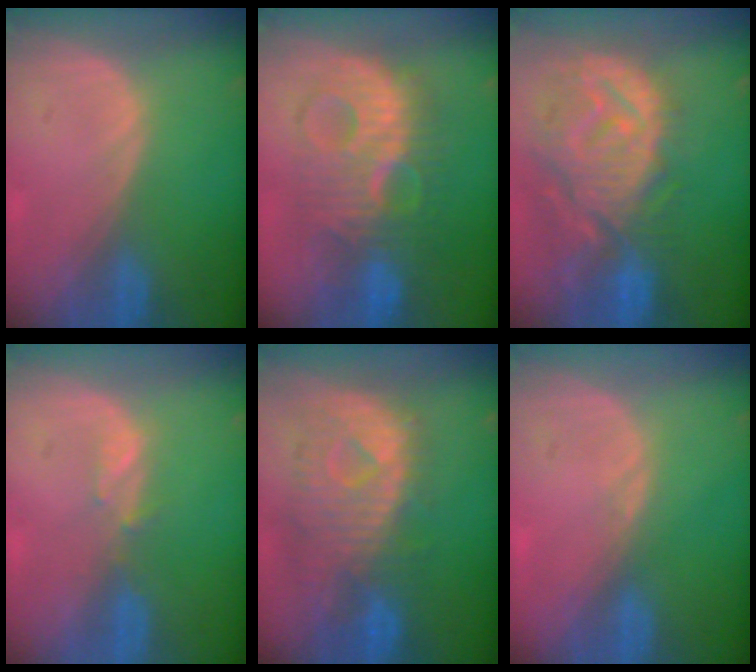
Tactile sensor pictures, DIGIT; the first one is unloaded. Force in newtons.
{"total": 10.2, "press": 10.2, "slide": 0.4}
{"total": 12.8, "press": 11.2, "slide": 6.1}
{"total": 1.5, "press": 1.4, "slide": 0.2}
{"total": 10.6, "press": 9.5, "slide": 4.7}
{"total": 0.5, "press": 0.5, "slide": 0.2}